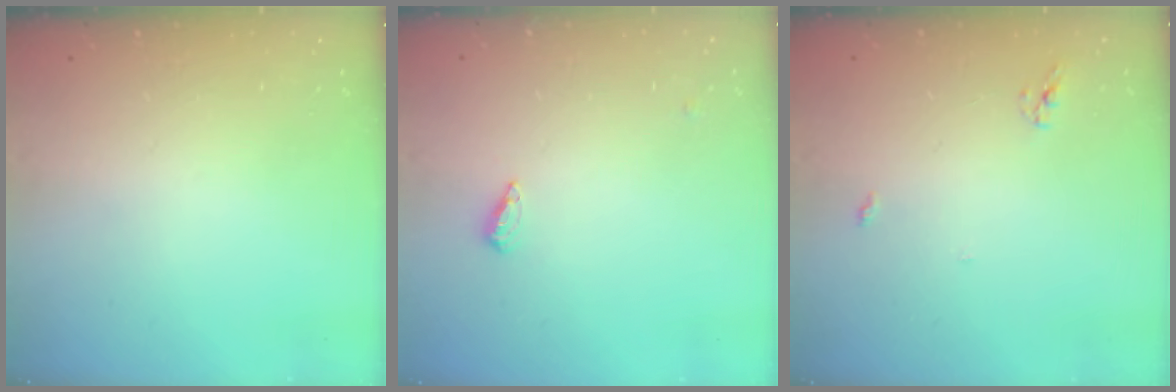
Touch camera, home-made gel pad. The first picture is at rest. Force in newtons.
{"total": 3.2, "press": 3.1, "slide": 0.3}
{"total": 3.3, "press": 3.3, "slide": 0.2}